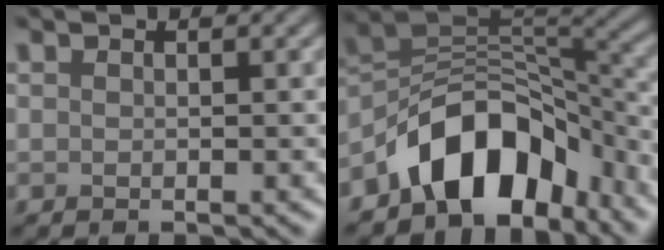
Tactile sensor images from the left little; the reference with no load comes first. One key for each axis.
{"total": 9.6, "fx": -6.0, "fy": 5.4, "fz": 5.1, "tx": -0.054, "ty": 0.010, "tz": -0.113}